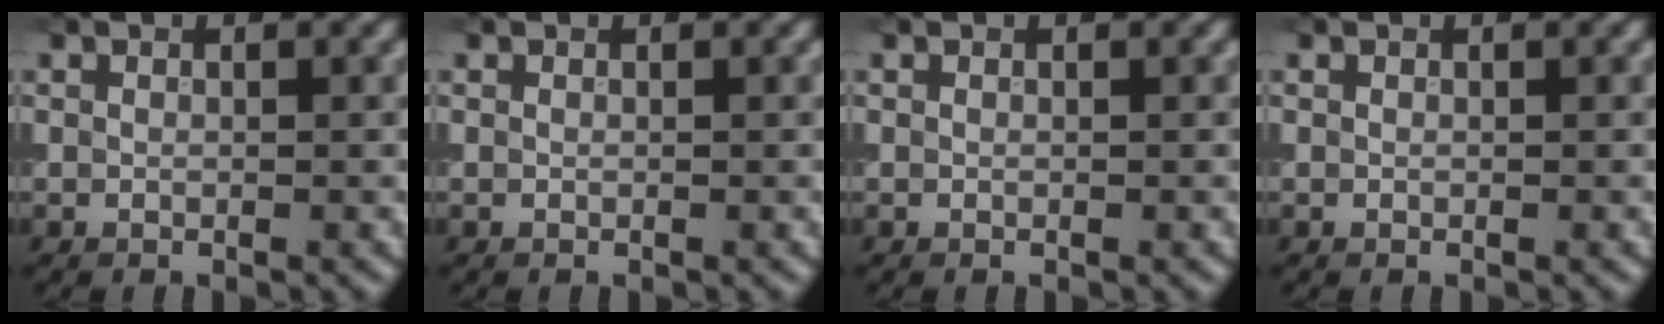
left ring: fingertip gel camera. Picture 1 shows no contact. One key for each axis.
{"total": 0.0}
{"total": 0.0}
{"total": 0.0}